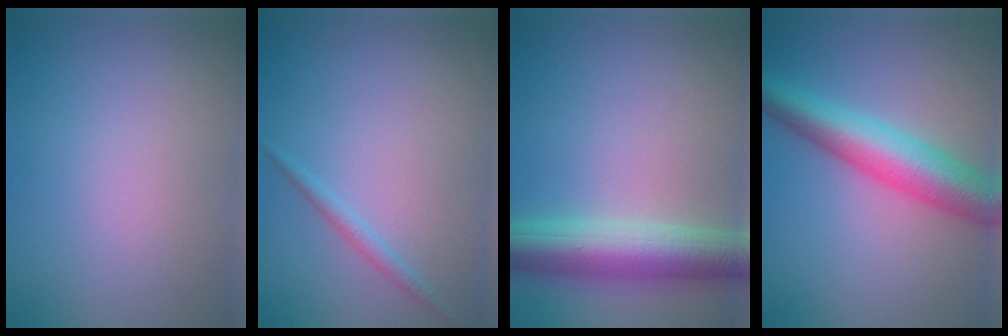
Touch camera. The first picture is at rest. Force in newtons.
{"total": 1.2, "press": 1.2, "slide": 0.0}
{"total": 7.1, "press": 7.1, "slide": 0.1}
{"total": 7.2, "press": 7.2, "slide": 0.2}